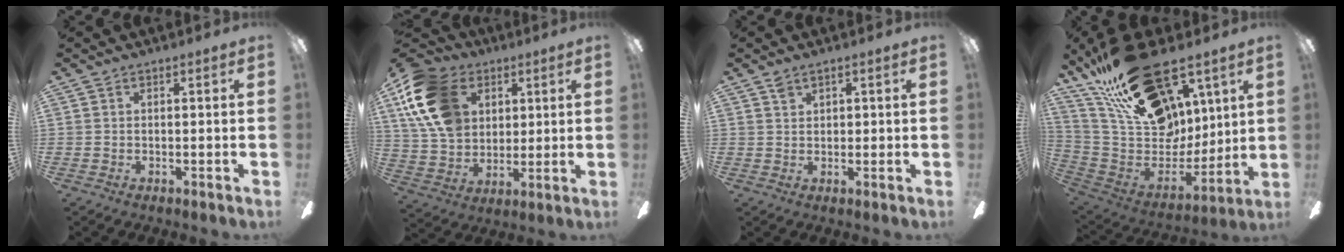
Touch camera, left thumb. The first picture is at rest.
{"total": 18.5, "force": [6.8, 13.6, 10.4], "torque": [-0.224, -0.009, 0.135]}
{"total": 1.9, "force": [1.4, 1.1, 0.7], "torque": [-0.008, -0.002, 0.025]}
{"total": 30.1, "force": [18.0, 15.9, 18.2], "torque": [-0.324, -0.093, 0.334]}